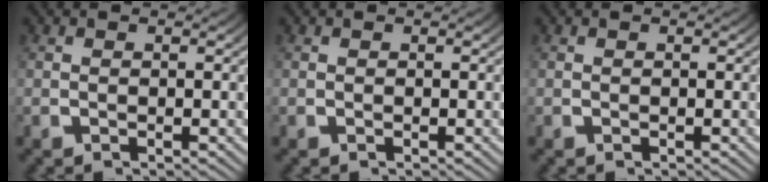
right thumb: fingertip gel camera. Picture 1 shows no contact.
{"total": 0.0}
{"total": 0.0}